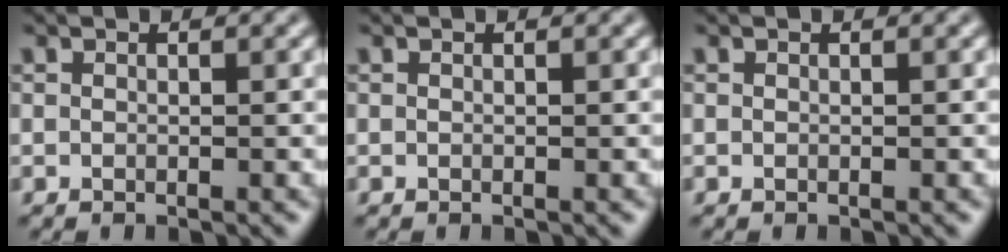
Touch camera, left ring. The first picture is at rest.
{"total": 0.0}
{"total": 0.0}